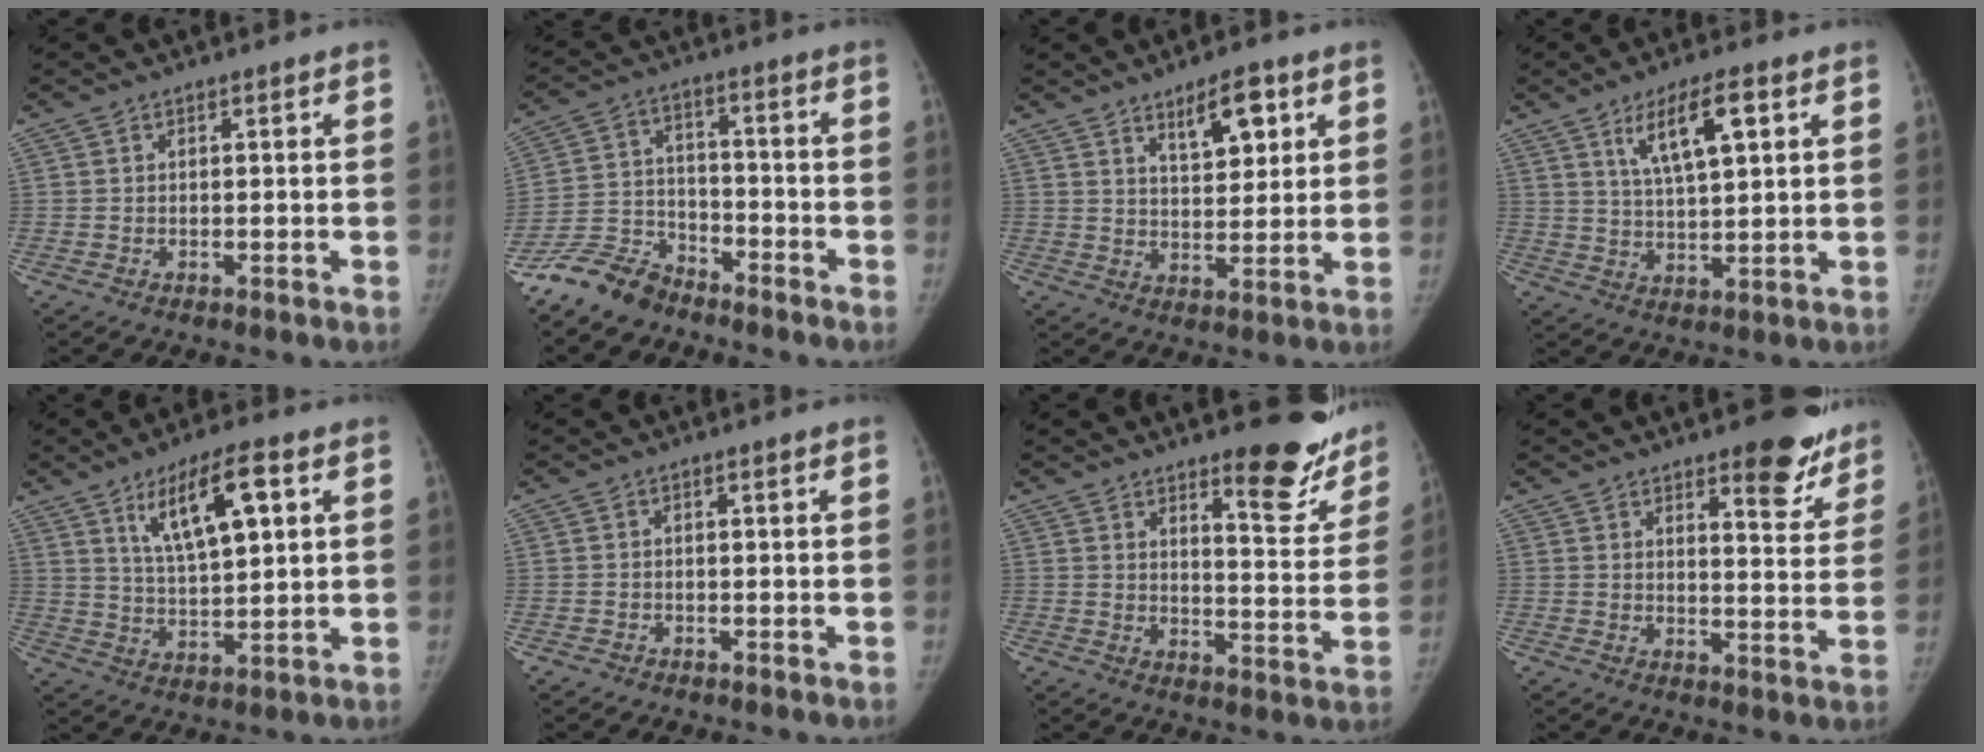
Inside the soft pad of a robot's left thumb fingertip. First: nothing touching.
{"total": 9.1, "force": [-7.7, 4.3, 2.1], "torque": [-0.033, 0.044, -0.157]}
{"total": 7.8, "force": [4.3, 3.3, 5.7], "torque": [-0.069, -0.027, 0.069]}
{"total": 9.4, "force": [4.3, 2.8, 7.9], "torque": [-0.130, -0.015, 0.081]}
{"total": 11.4, "force": [5.1, 3.4, 9.6], "torque": [-0.156, -0.018, 0.093]}
{"total": 0.8, "force": [-0.5, 0.6, 0.0], "torque": [-0.002, 0.003, -0.012]}
{"total": 13.3, "force": [10.1, 4.0, 7.7], "torque": [-0.053, -0.087, 0.128]}
{"total": 10.6, "force": [7.6, 3.6, 6.5], "torque": [-0.041, -0.049, 0.097]}